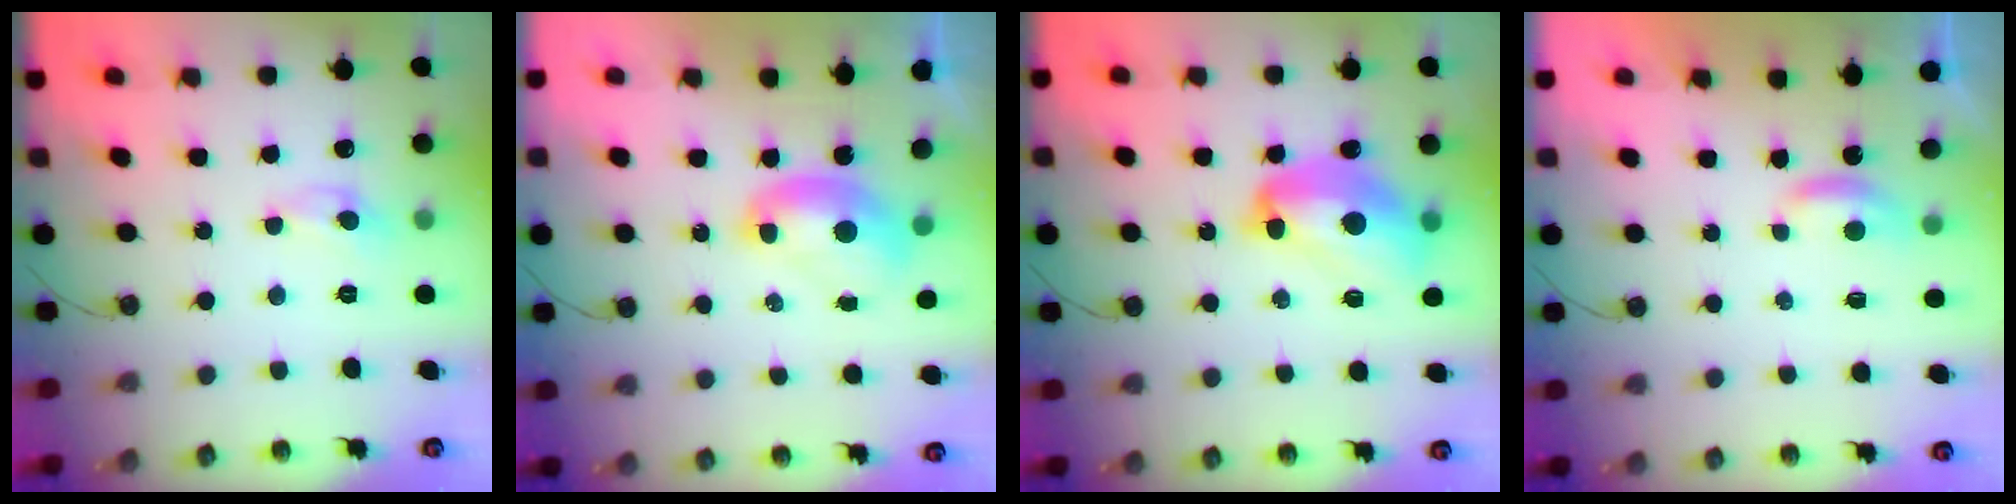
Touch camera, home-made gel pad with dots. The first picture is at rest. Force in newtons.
{"total": 2.0, "press": 2.0, "slide": 0.0}
{"total": 11.6, "press": 11.4, "slide": 2.1}
{"total": 2.0, "press": 2.0, "slide": 0.4}